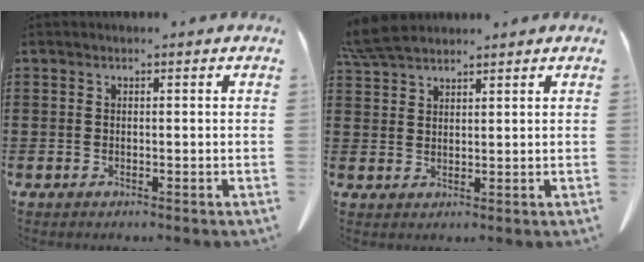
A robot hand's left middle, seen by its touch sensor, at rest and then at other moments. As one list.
[{"total": 4.9, "force": [4.3, 0.9, 2.1], "torque": [-0.054, -0.005, 0.083]}]